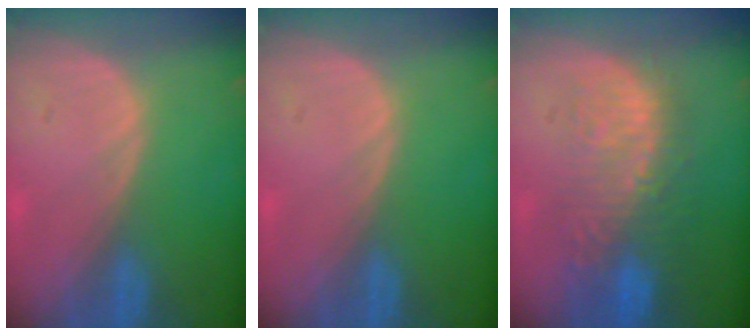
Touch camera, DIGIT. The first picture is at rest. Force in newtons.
{"total": 0.0}
{"total": 10.9, "press": 9.6, "slide": 5.2}